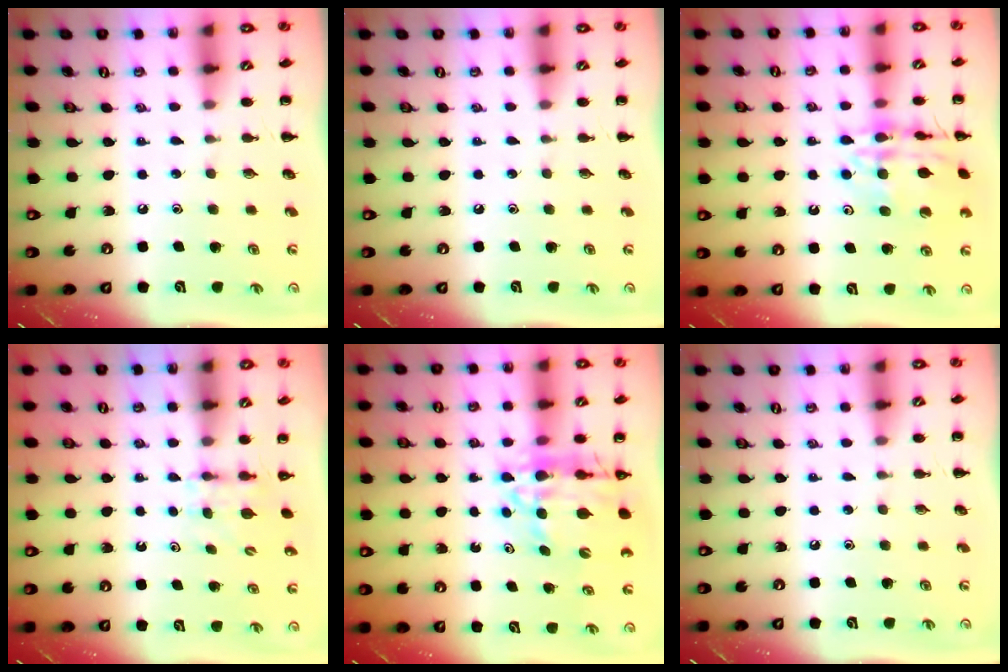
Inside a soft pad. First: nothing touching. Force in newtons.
{"total": 0.0}
{"total": 15.6, "press": 15.5, "slide": 1.3}
{"total": 3.4, "press": 3.1, "slide": 1.4}
{"total": 14.6, "press": 14.0, "slide": 4.2}
{"total": 0.0}